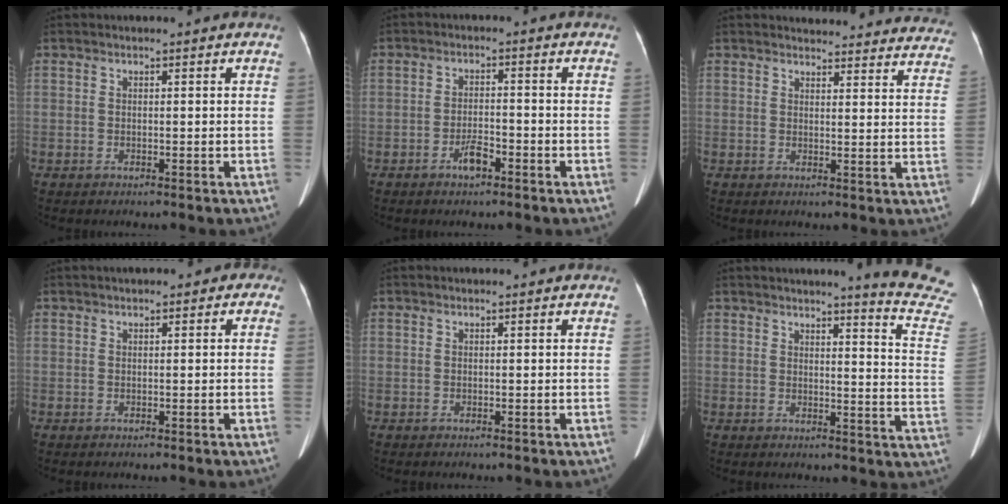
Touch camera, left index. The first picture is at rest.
{"total": 3.1, "force": [-2.0, 0.9, 2.1], "torque": [-0.039, 0.003, -0.037]}
{"total": 23.1, "force": [22.3, 4.5, 4.2], "torque": [-0.039, -0.069, 0.234]}
{"total": 1.8, "force": [0.6, 1.0, 1.3], "torque": [-0.016, 0.015, 0.004]}
{"total": 0.0}
{"total": 13.1, "force": [12.3, -1.9, 4.1], "torque": [-0.044, -0.119, 0.117]}